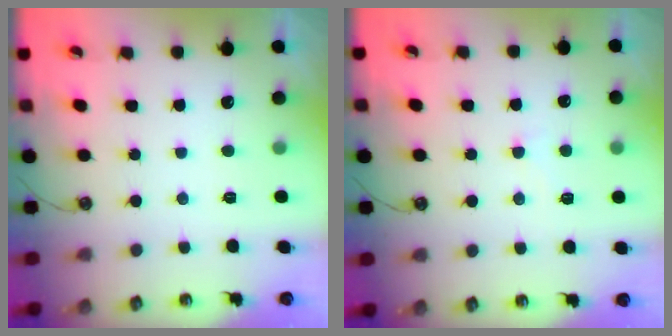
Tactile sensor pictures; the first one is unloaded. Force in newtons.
{"total": 1.8, "press": 1.7, "slide": 0.6}